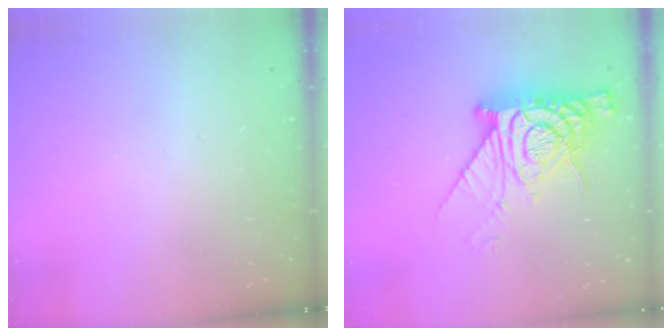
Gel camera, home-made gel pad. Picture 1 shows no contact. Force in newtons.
{"total": 13.0, "press": 12.9, "slide": 1.0}